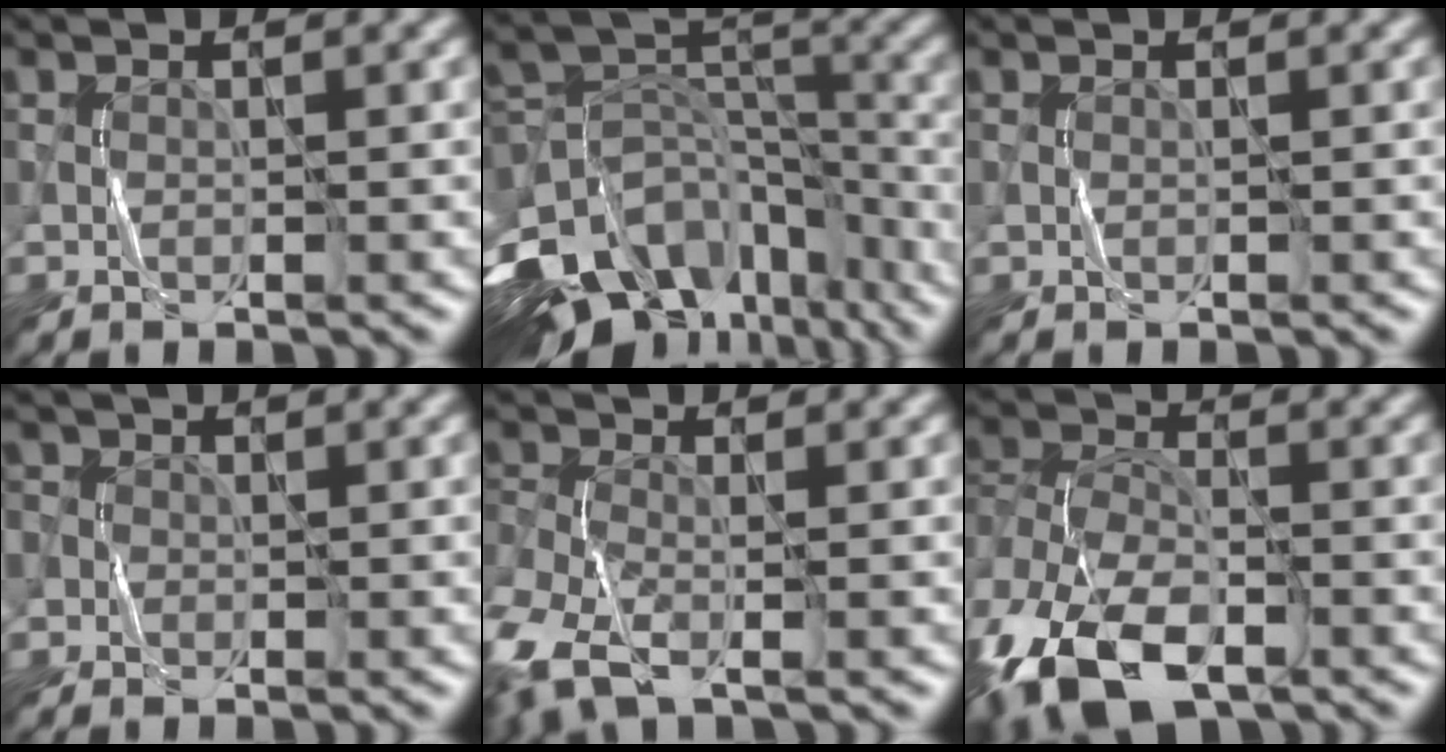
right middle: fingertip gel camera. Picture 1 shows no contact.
{"total": 16.7, "force": [-10.4, 10.3, 7.9], "torque": [-0.173, -0.008, -0.140]}
{"total": 0.0}
{"total": 3.1, "force": [0.8, 2.9, 0.9], "torque": [0.000, 0.017, -0.015]}
{"total": 6.2, "force": [-3.4, 3.0, 4.3], "torque": [-0.110, -0.016, -0.080]}
{"total": 14.1, "force": [-7.7, 7.8, 9.0], "torque": [-0.185, -0.024, -0.135]}